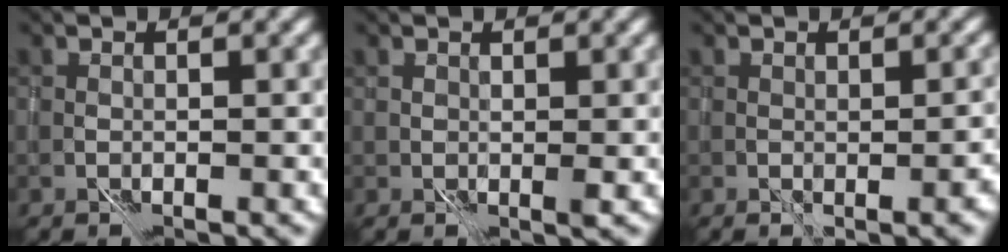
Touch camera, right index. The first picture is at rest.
{"total": 1.1, "force": [0.8, 0.2, 0.7], "torque": [-0.011, 0.005, 0.016]}
{"total": 1.7, "force": [0.3, 0.3, 1.7], "torque": [-0.020, 0.003, 0.016]}